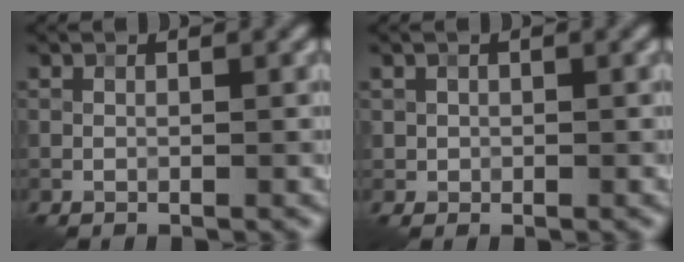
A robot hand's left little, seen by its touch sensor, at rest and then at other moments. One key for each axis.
{"total": 0.8, "fx": 0.2, "fy": 0.7, "fz": 0.1, "tx": 0.002, "ty": -0.003, "tz": 0.003}